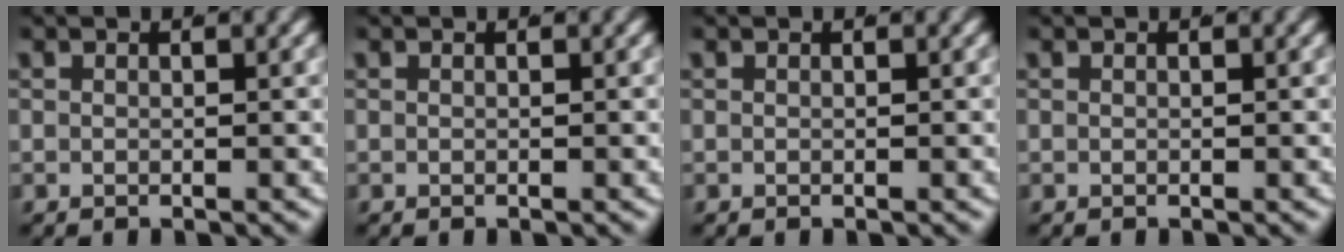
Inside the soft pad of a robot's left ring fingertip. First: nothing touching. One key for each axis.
{"total": 0.0}
{"total": 0.0}
{"total": 0.0}